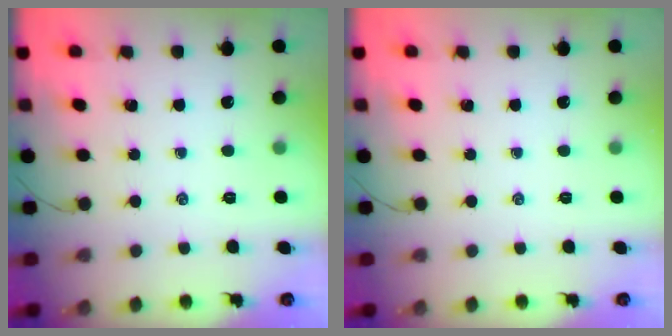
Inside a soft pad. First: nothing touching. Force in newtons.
{"total": 0.0}